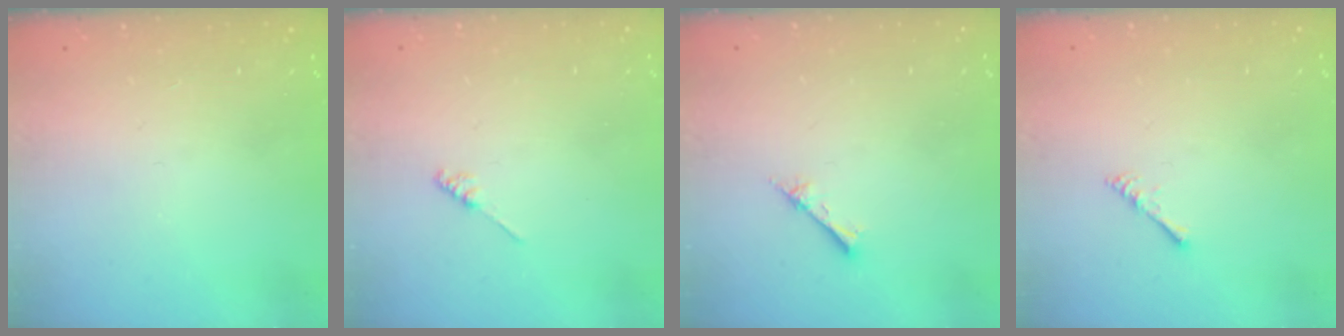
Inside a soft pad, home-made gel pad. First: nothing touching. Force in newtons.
{"total": 1.2, "press": 1.1, "slide": 0.3}
{"total": 2.7, "press": 2.6, "slide": 0.3}
{"total": 1.6, "press": 1.6, "slide": 0.4}